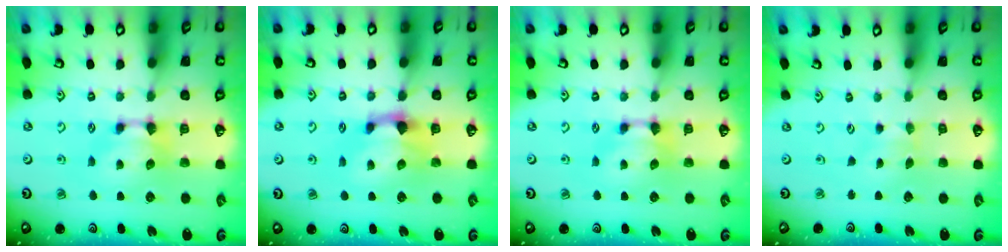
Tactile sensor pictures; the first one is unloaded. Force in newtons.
{"total": 1.9, "press": 1.4, "slide": 1.3}
{"total": 0.0}
{"total": 2.1, "press": 1.6, "slide": 1.4}